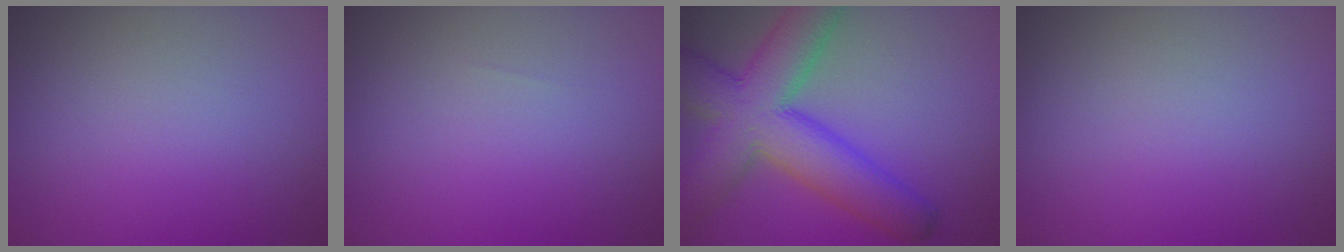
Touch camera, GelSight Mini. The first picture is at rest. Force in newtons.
{"total": 0.0}
{"total": 9.5, "press": 9.5, "slide": 0.4}
{"total": 0.0}